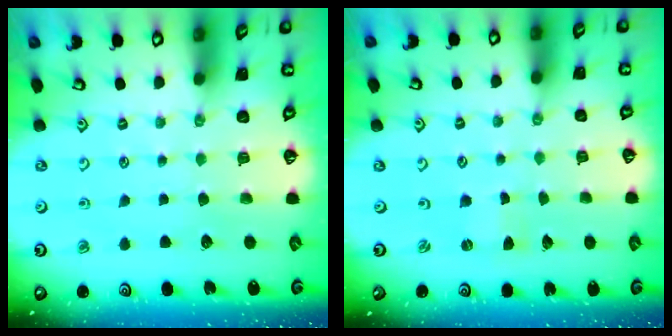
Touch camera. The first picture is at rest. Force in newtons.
{"total": 0.0}